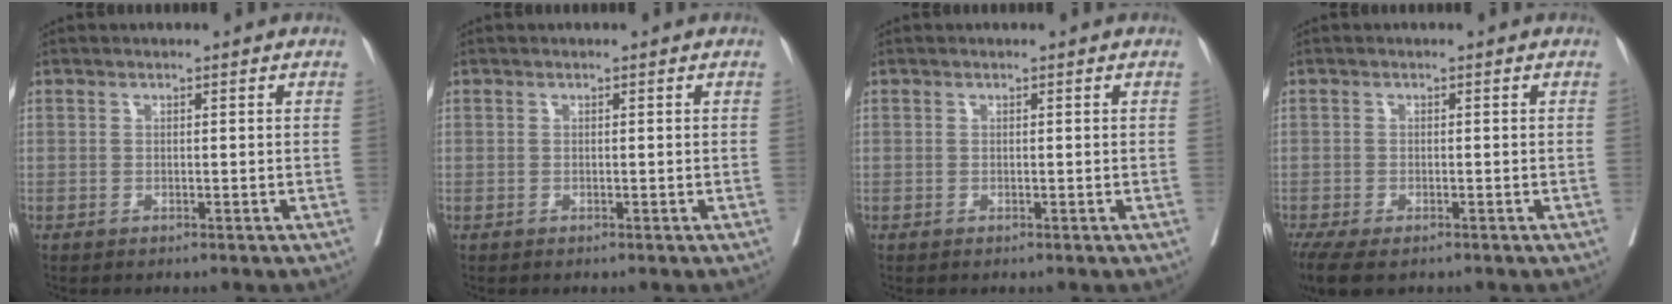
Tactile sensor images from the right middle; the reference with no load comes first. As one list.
[{"total": 0.0}, {"total": 0.0}, {"total": 7.0, "force": [-4.9, 2.8, 4.2], "torque": [-0.080, -0.018, -0.079]}]